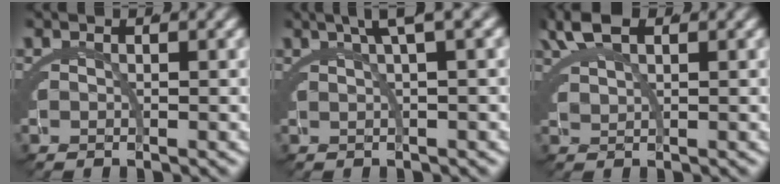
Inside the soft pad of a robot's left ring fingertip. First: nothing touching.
{"total": 3.4, "force": [2.0, -0.6, 2.6], "torque": [-0.022, 0.022, 0.032]}
{"total": 2.6, "force": [2.1, 0.1, 1.5], "torque": [-0.037, 0.003, 0.046]}